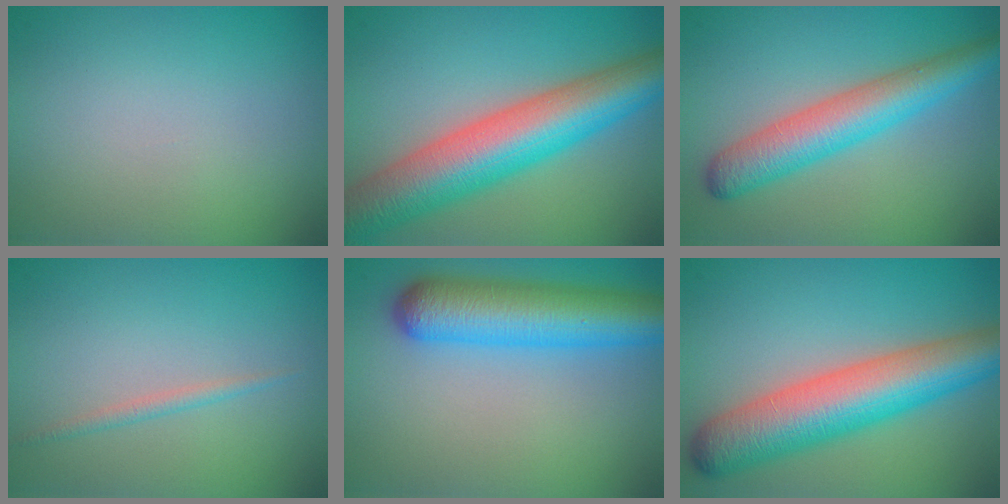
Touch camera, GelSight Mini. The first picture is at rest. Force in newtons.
{"total": 10.6, "press": 10.6, "slide": 0.2}
{"total": 5.7, "press": 5.7, "slide": 0.1}
{"total": 1.0, "press": 1.0, "slide": 0.0}
{"total": 7.5, "press": 7.5, "slide": 0.2}
{"total": 9.1, "press": 9.1, "slide": 0.3}